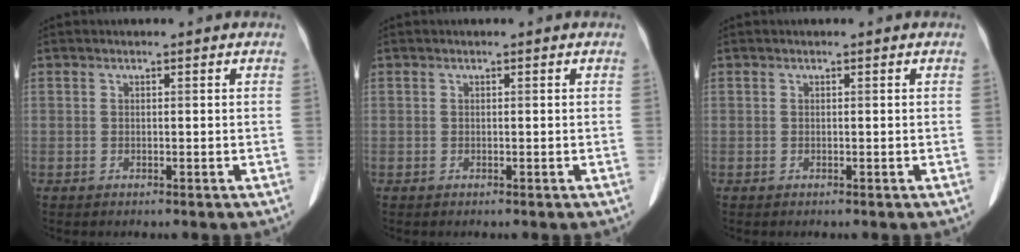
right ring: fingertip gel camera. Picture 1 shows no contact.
{"total": 0.0}
{"total": 0.0}